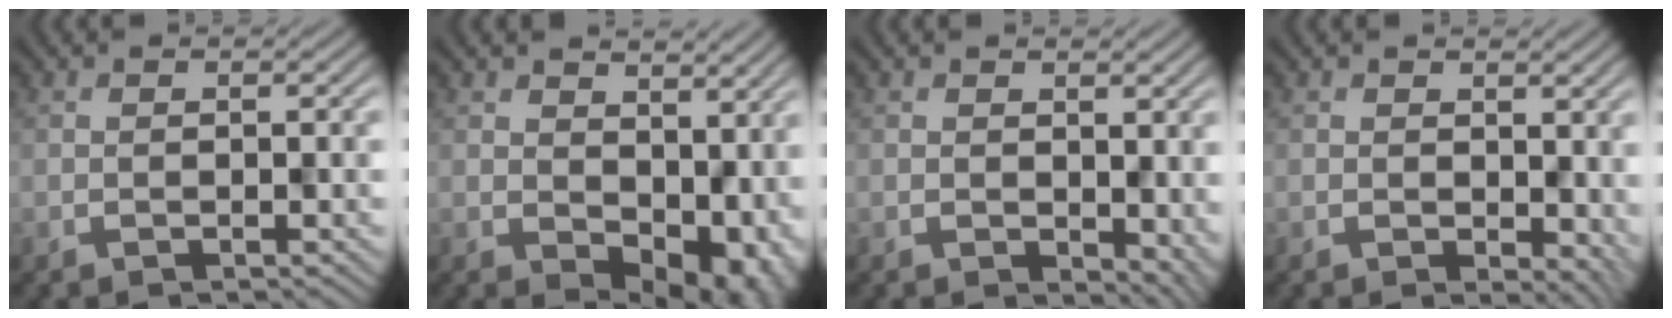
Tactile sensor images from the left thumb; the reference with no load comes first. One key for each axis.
{"total": 7.9, "fx": 0.4, "fy": 5.4, "fz": 5.8, "tx": -0.075, "ty": -0.029, "tz": 0.020}
{"total": 3.6, "fx": -0.8, "fy": 2.3, "fz": 2.7, "tx": -0.035, "ty": -0.011, "tz": 0.009}
{"total": 3.1, "fx": -0.2, "fy": 2.1, "fz": 2.3, "tx": -0.022, "ty": -0.015, "tz": 0.010}